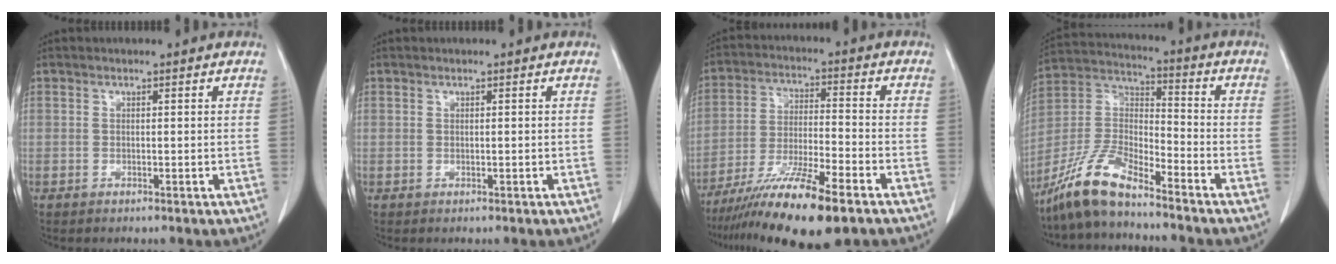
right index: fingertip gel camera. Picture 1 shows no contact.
{"total": 0.0}
{"total": 14.0, "force": [-9.6, 1.2, 10.2], "torque": [-0.190, -0.036, -0.171]}
{"total": 10.8, "force": [-9.0, 2.0, 5.6], "torque": [-0.122, 0.008, -0.182]}